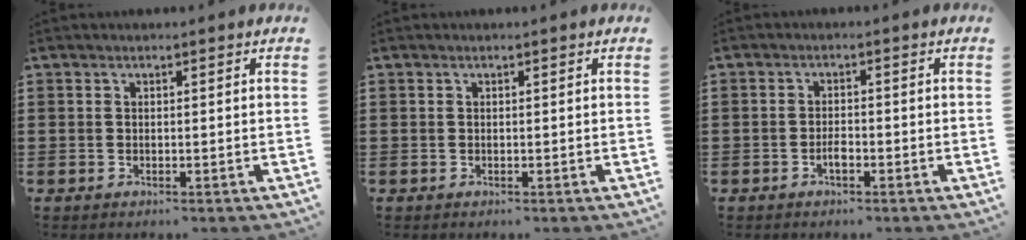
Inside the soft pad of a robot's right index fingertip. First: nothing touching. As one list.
[{"total": 0.0}, {"total": 2.0, "force": [-1.1, 0.6, 1.6], "torque": [-0.033, -0.002, -0.018]}]